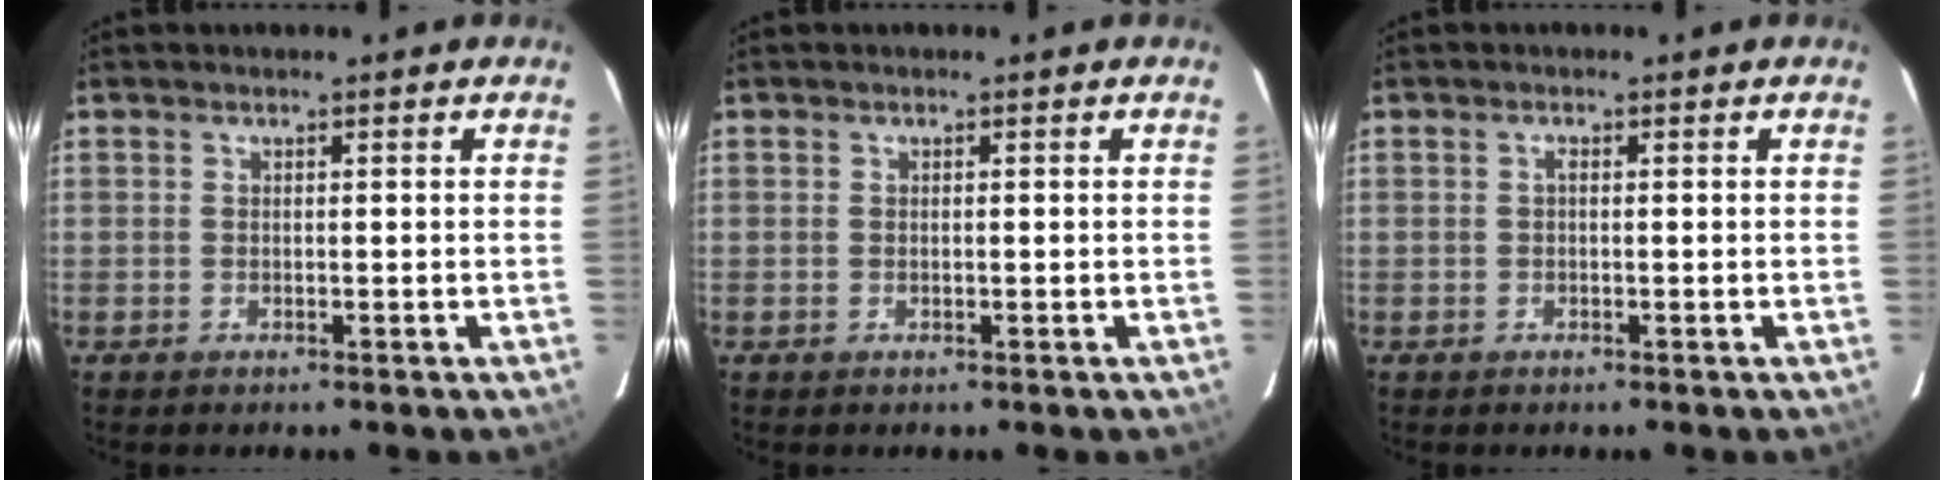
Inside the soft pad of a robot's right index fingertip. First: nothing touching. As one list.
[{"total": 0.0}, {"total": 0.6, "force": [0.0, 0.3, 0.5], "torque": [-0.010, 0.005, -0.002]}]